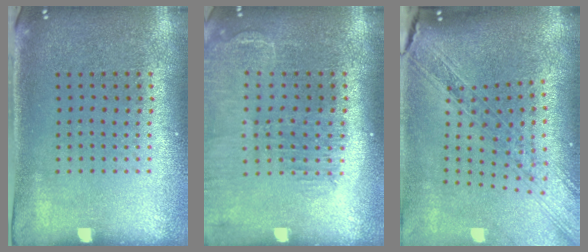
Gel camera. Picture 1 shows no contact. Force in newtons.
{"total": 1.4, "press": 1.4, "slide": 0.1}
{"total": 2.2, "press": 1.9, "slide": 1.1}